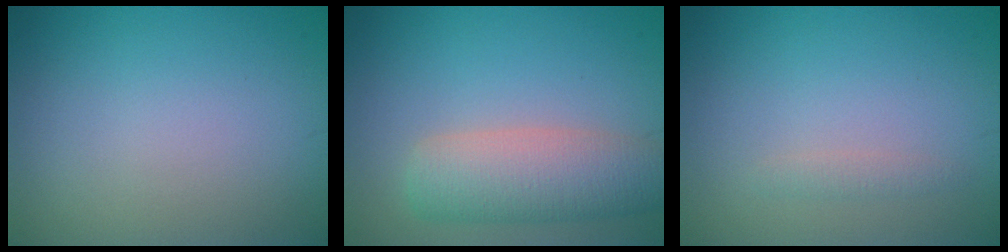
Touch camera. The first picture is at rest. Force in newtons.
{"total": 5.8, "press": 5.8, "slide": 0.3}
{"total": 0.8, "press": 0.8, "slide": 0.0}